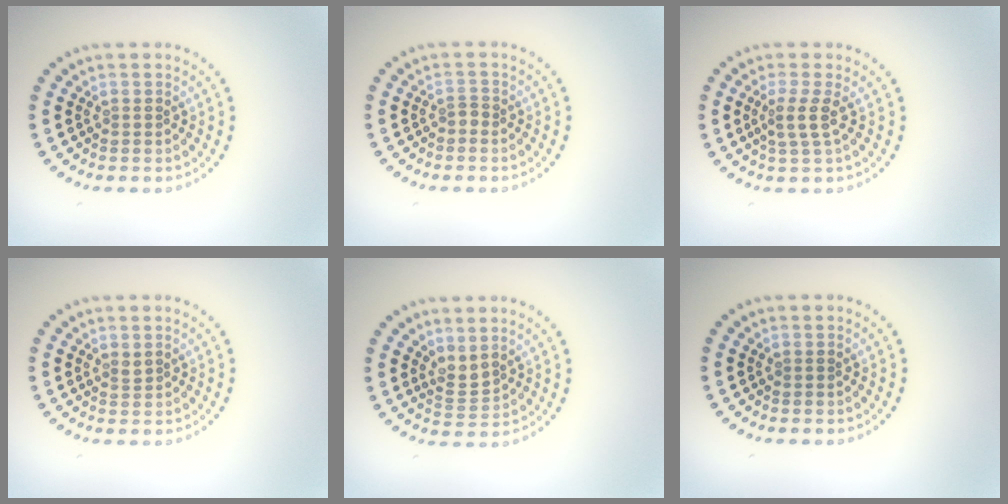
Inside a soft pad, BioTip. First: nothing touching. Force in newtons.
{"total": 0.9, "press": 0.6, "slide": 0.6}
{"total": 2.1, "press": 1.6, "slide": 1.4}
{"total": 0.6, "press": 0.5, "slide": 0.3}
{"total": 1.8, "press": 1.3, "slide": 1.1}
{"total": 0.0}